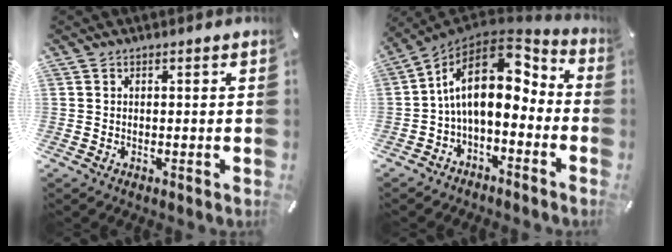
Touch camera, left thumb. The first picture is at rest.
{"total": 15.6, "force": [2.1, 9.2, 12.4], "torque": [-0.227, -0.022, 0.032]}